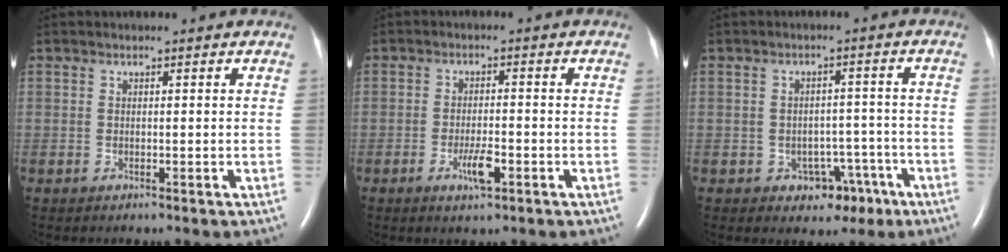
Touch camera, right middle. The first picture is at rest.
{"total": 3.7, "force": [-1.7, 0.8, 3.2], "torque": [-0.063, -0.001, -0.029]}
{"total": 5.4, "force": [-2.8, 3.9, 2.4], "torque": [-0.023, 0.020, -0.027]}